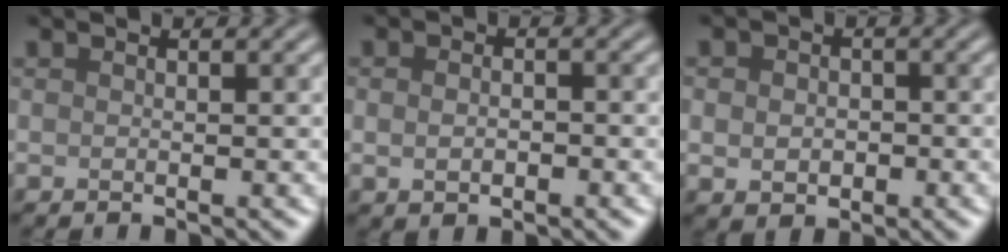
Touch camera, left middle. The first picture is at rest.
{"total": 2.2, "force": [-0.2, 1.5, 1.6], "torque": [-0.021, 0.004, -0.002]}
{"total": 2.9, "force": [-0.3, 2.4, 1.7], "torque": [-0.014, -0.005, -0.008]}